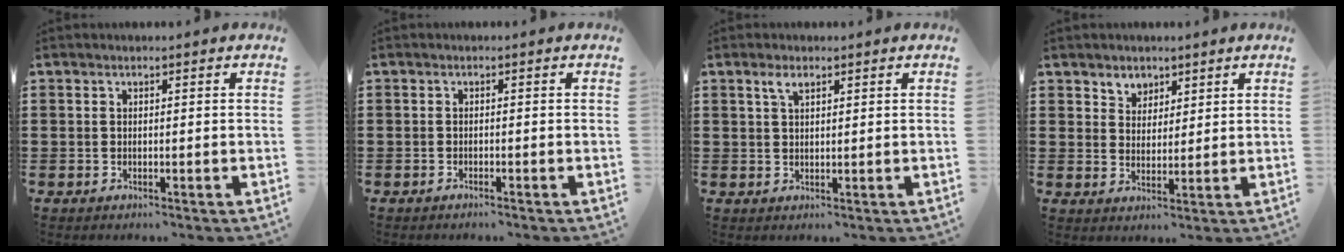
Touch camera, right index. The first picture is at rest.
{"total": 0.6, "force": [-0.6, -0.2, 0.2], "torque": [-0.006, -0.004, -0.011]}
{"total": 2.0, "force": [1.2, 0.4, 1.5], "torque": [-0.032, 0.003, 0.021]}
{"total": 3.2, "force": [2.6, 1.9, -0.2], "torque": [-0.008, 0.006, 0.049]}